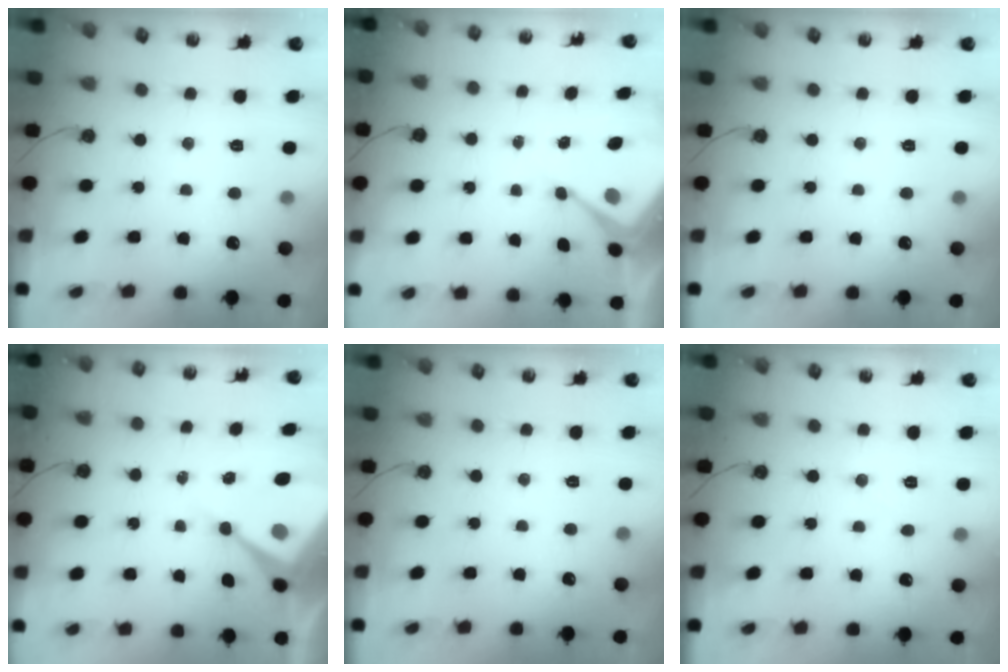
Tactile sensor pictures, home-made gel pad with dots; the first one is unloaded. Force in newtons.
{"total": 7.8, "press": 7.8, "slide": 0.6}
{"total": 0.0}
{"total": 10.2, "press": 10.2, "slide": 0.8}
{"total": 0.0}
{"total": 5.4, "press": 5.4, "slide": 0.8}